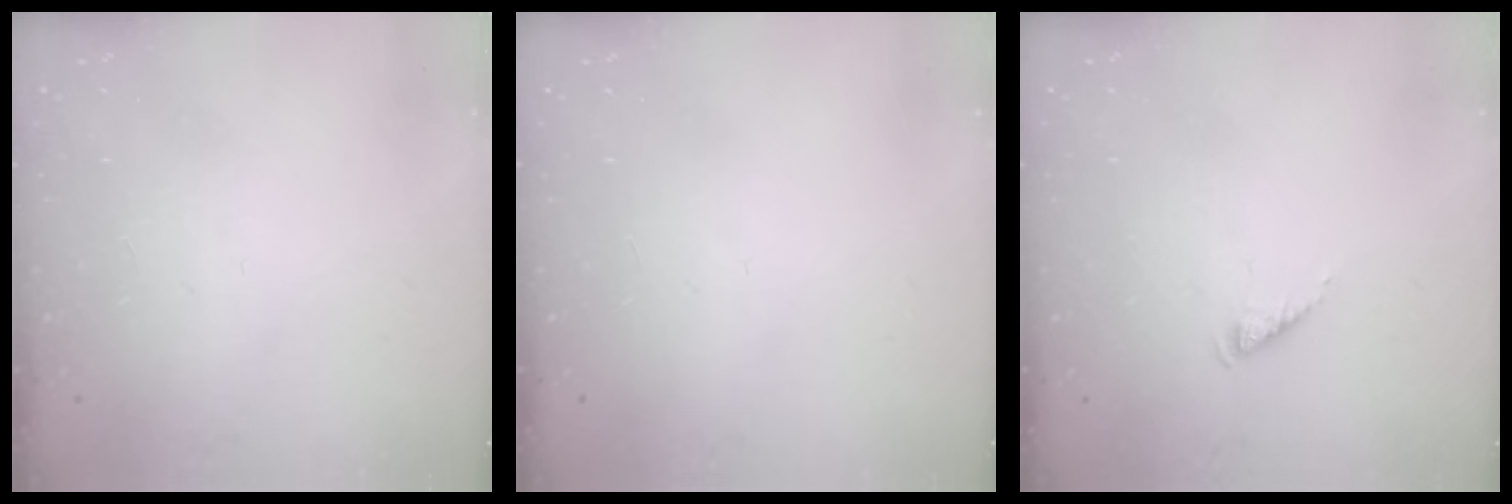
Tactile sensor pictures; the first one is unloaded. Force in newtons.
{"total": 0.0}
{"total": 1.7, "press": 1.6, "slide": 0.4}